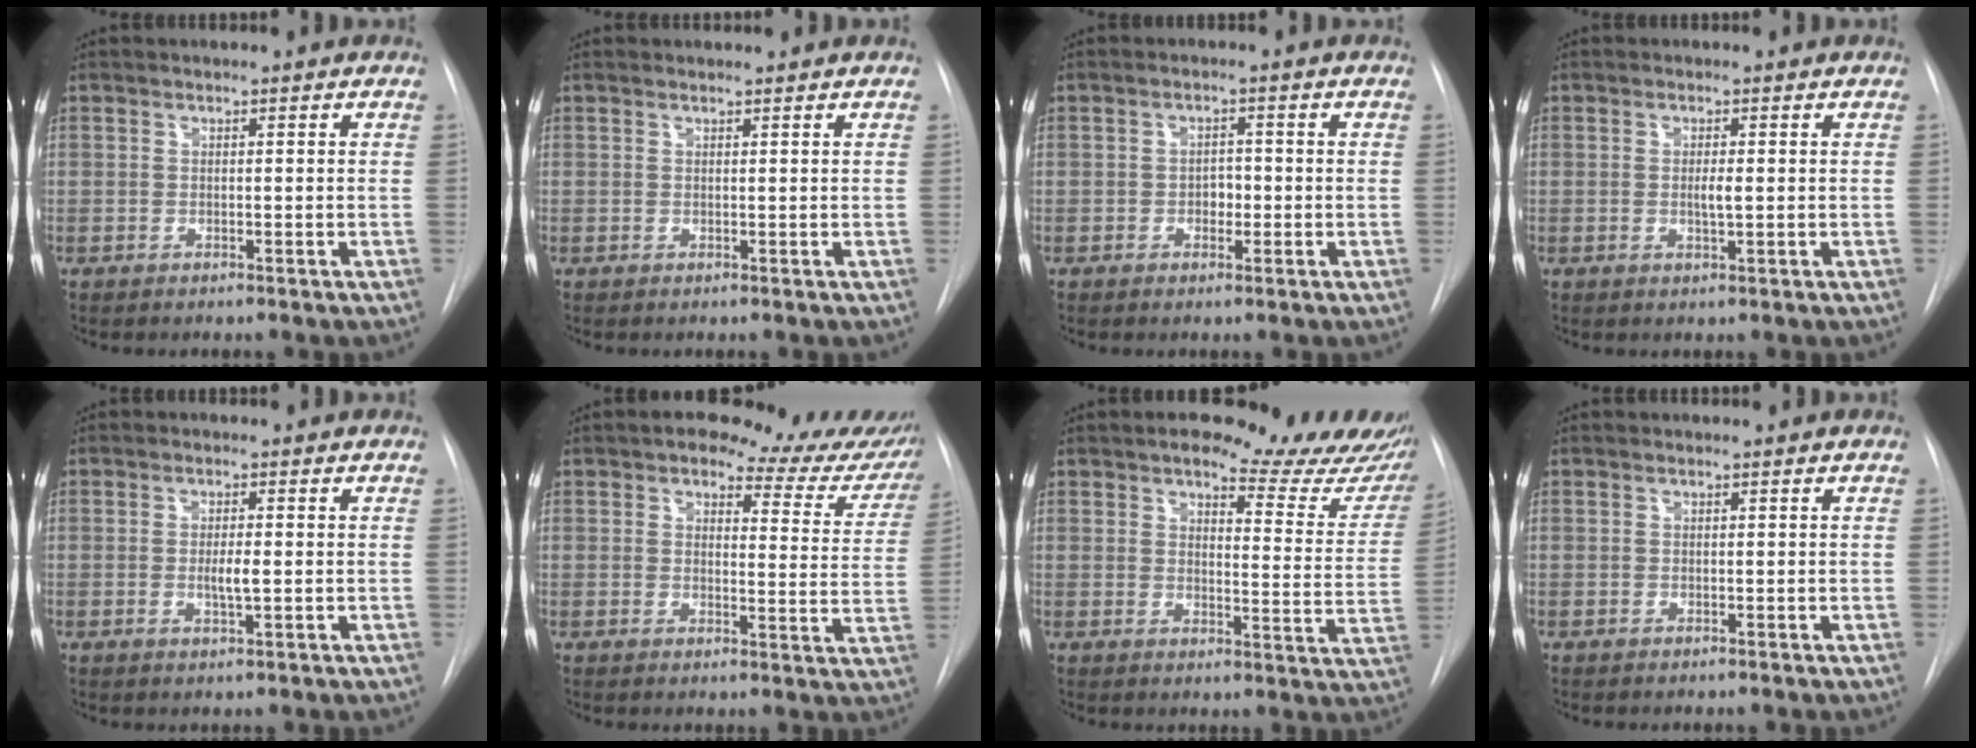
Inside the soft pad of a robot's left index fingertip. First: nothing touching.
{"total": 1.0, "force": [1.0, 0.1, 0.0], "torque": [-0.008, 0.008, 0.017]}
{"total": 2.0, "force": [-0.4, 1.4, 1.3], "torque": [-0.017, 0.005, -0.006]}
{"total": 1.7, "force": [0.1, 0.3, 1.7], "torque": [-0.034, -0.002, 0.001]}
{"total": 2.5, "force": [-0.2, 0.4, 2.5], "torque": [-0.047, -0.004, -0.002]}
{"total": 14.7, "force": [12.8, 5.2, 5.1], "torque": [-0.024, -0.017, 0.124]}
{"total": 17.2, "force": [14.8, 5.0, 7.3], "torque": [-0.055, -0.039, 0.151]}
{"total": 0.0}